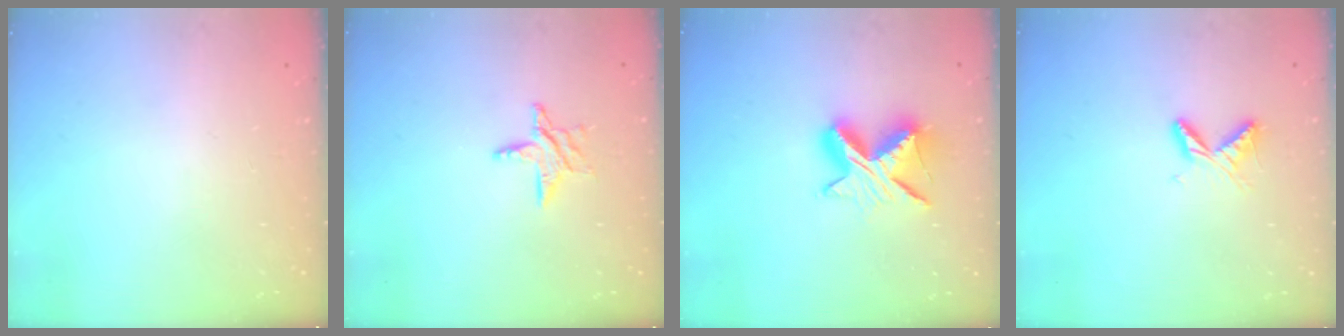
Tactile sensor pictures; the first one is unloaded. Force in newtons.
{"total": 6.9, "press": 6.9, "slide": 0.4}
{"total": 10.4, "press": 10.4, "slide": 0.9}
{"total": 6.3, "press": 6.2, "slide": 0.7}